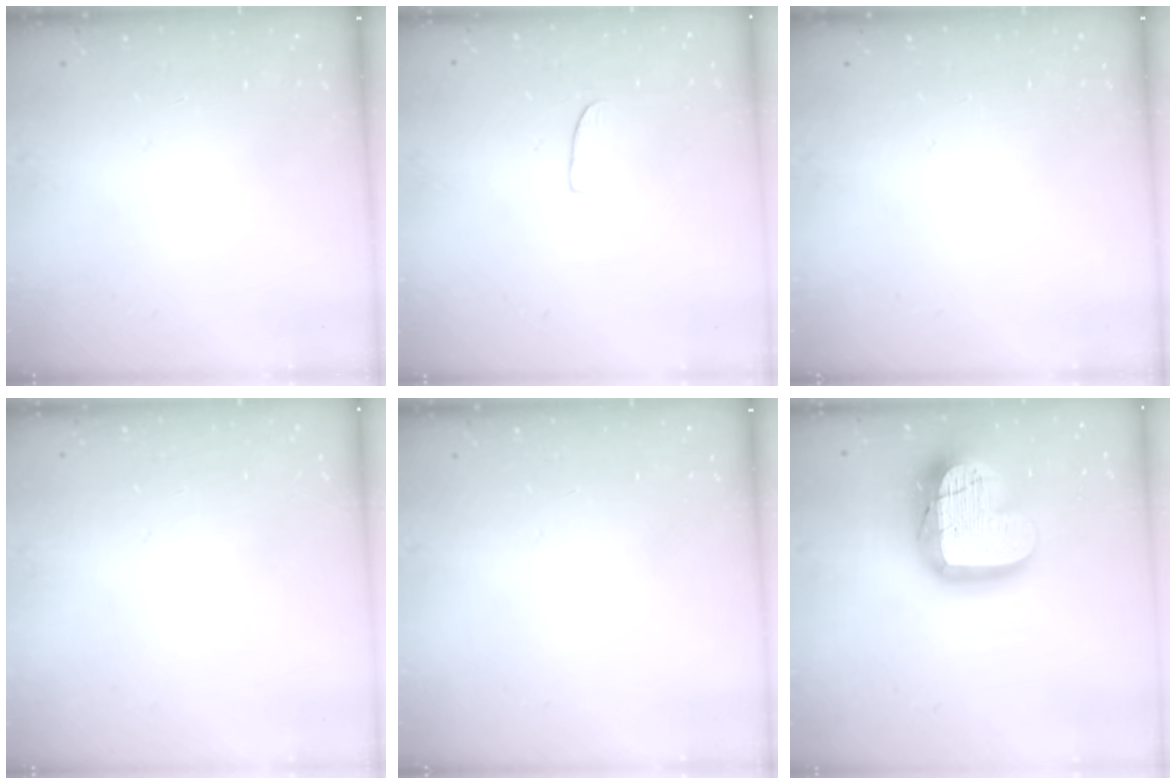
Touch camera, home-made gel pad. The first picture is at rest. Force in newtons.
{"total": 5.2, "press": 5.2, "slide": 0.3}
{"total": 0.0}
{"total": 0.0}
{"total": 0.0}
{"total": 21.4, "press": 21.3, "slide": 1.7}